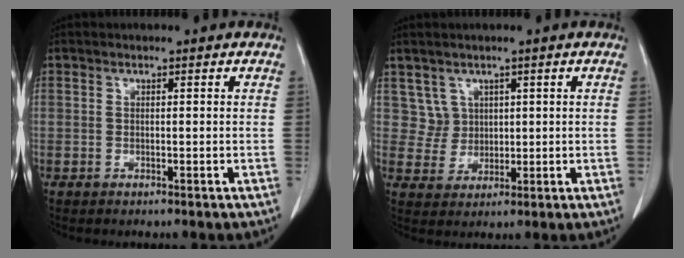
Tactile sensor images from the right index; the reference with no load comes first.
{"total": 3.8, "force": [1.8, 3.4, -0.2], "torque": [0.013, 0.008, 0.037]}